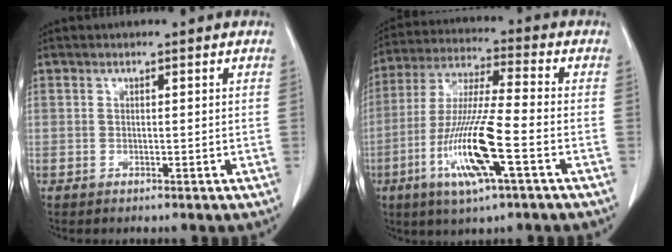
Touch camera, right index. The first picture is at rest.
{"total": 14.3, "force": [-5.2, 0.8, 13.3], "torque": [-0.273, -0.016, -0.098]}